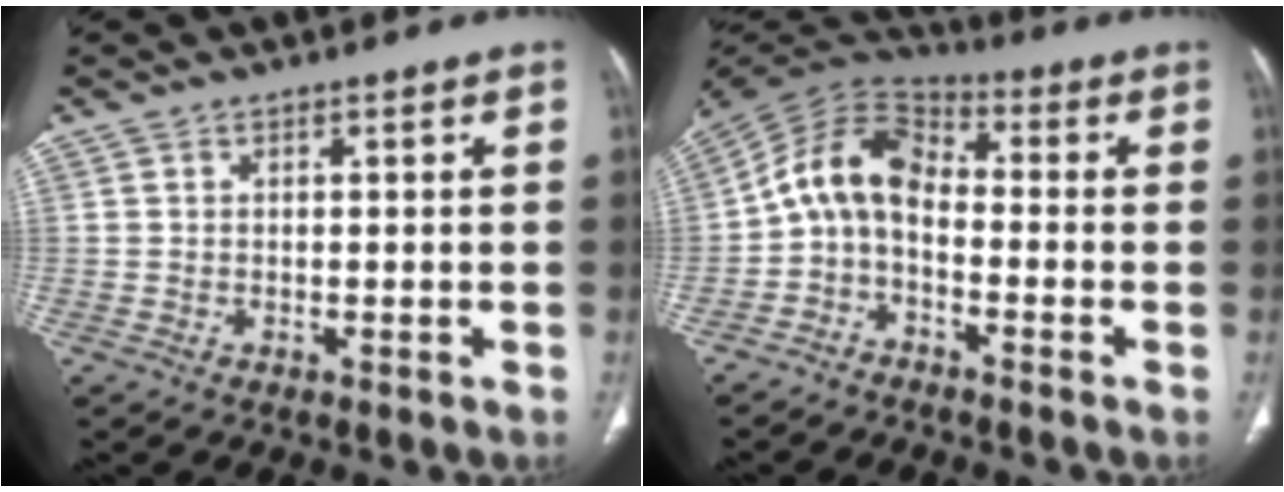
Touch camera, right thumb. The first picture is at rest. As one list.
[{"total": 10.0, "force": [-2.3, 6.5, 7.3], "torque": [-0.125, 0.059, -0.059]}]